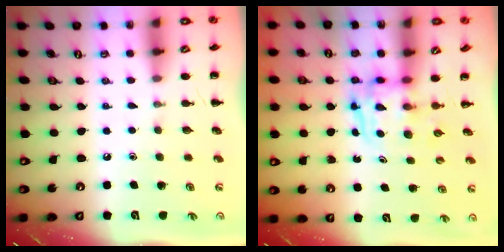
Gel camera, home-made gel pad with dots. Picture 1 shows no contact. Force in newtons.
{"total": 3.5, "press": 3.5, "slide": 0.3}